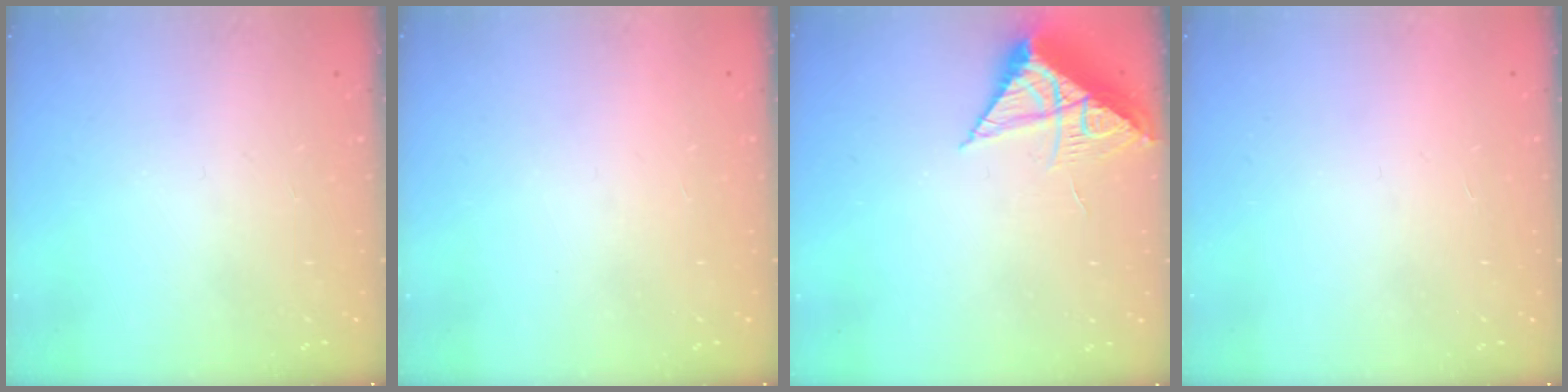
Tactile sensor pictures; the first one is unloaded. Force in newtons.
{"total": 1.5, "press": 1.5, "slide": 0.1}
{"total": 8.3, "press": 8.3, "slide": 0.3}
{"total": 1.7, "press": 1.6, "slide": 0.1}